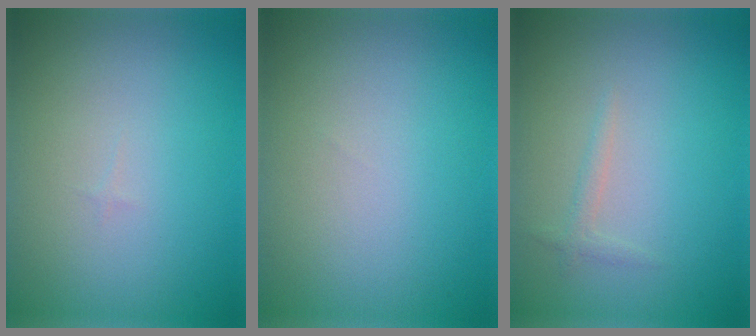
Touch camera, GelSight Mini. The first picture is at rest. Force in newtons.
{"total": 0.0}
{"total": 0.9, "press": 0.9, "slide": 0.1}